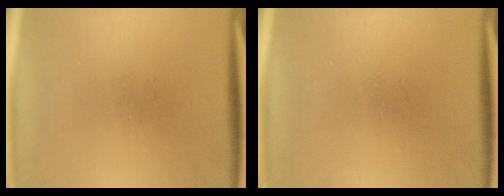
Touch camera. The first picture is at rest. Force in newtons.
{"total": 0.0}